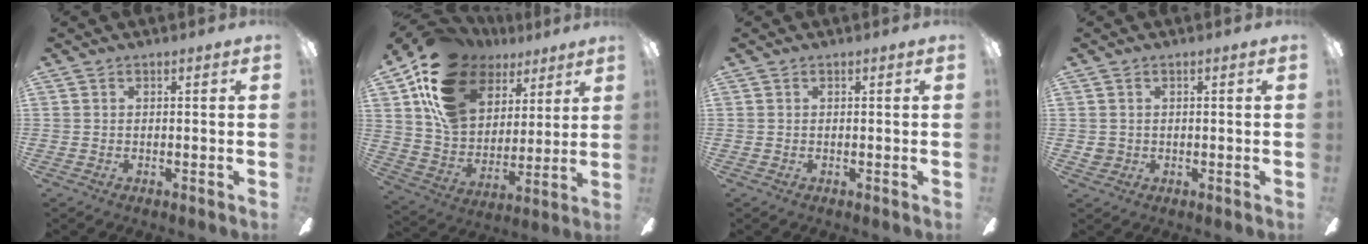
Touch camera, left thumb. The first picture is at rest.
{"total": 20.0, "force": [10.6, 13.9, 9.8], "torque": [-0.193, -0.047, 0.201]}
{"total": 0.0}
{"total": 2.0, "force": [0.2, 1.9, 0.3], "torque": [-0.008, 0.004, 0.003]}